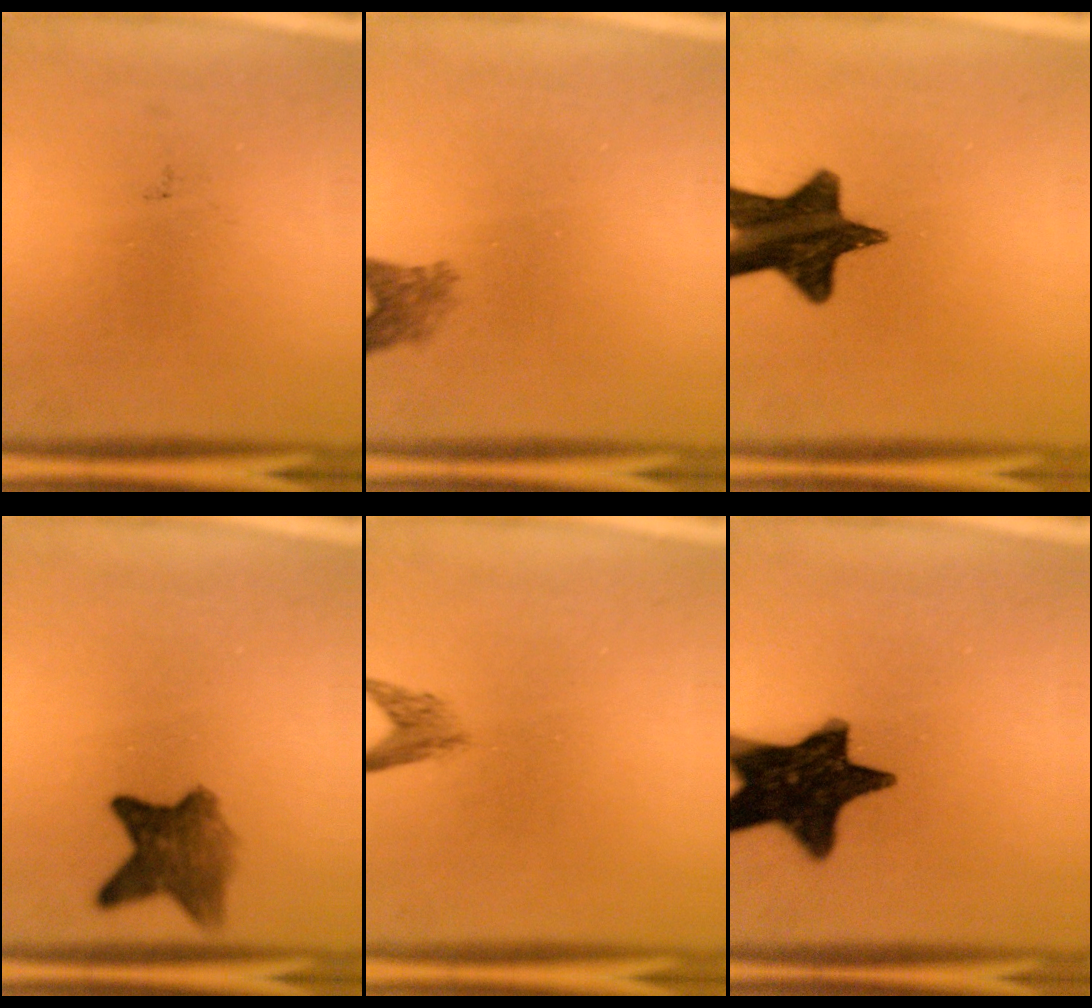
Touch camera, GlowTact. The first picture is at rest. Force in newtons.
{"total": 2.5}
{"total": 14.7}
{"total": 6.3}
{"total": 2.0}
{"total": 16.4}